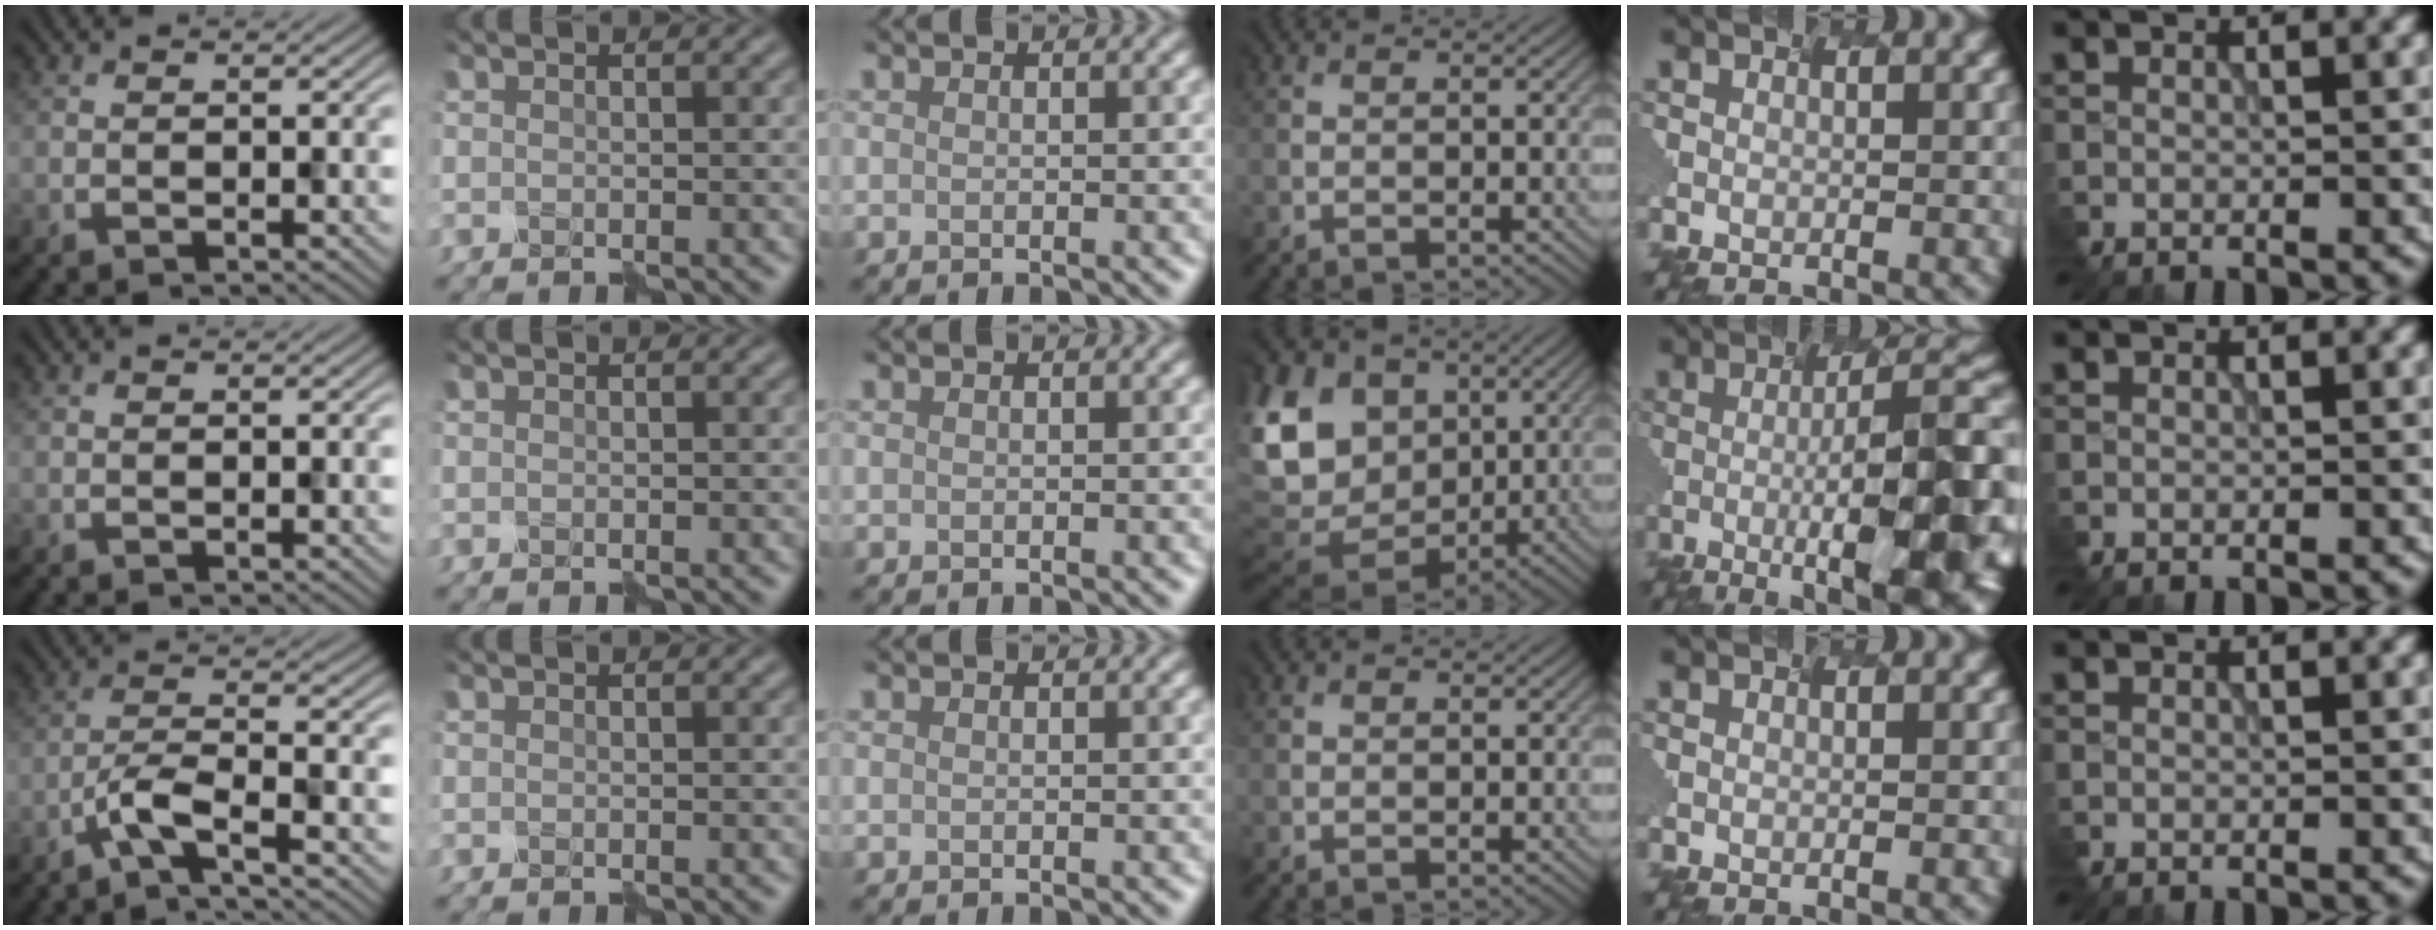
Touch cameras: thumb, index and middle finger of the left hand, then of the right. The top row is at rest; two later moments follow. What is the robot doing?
{"motion": "disassemble", "object": "velcro strap"}